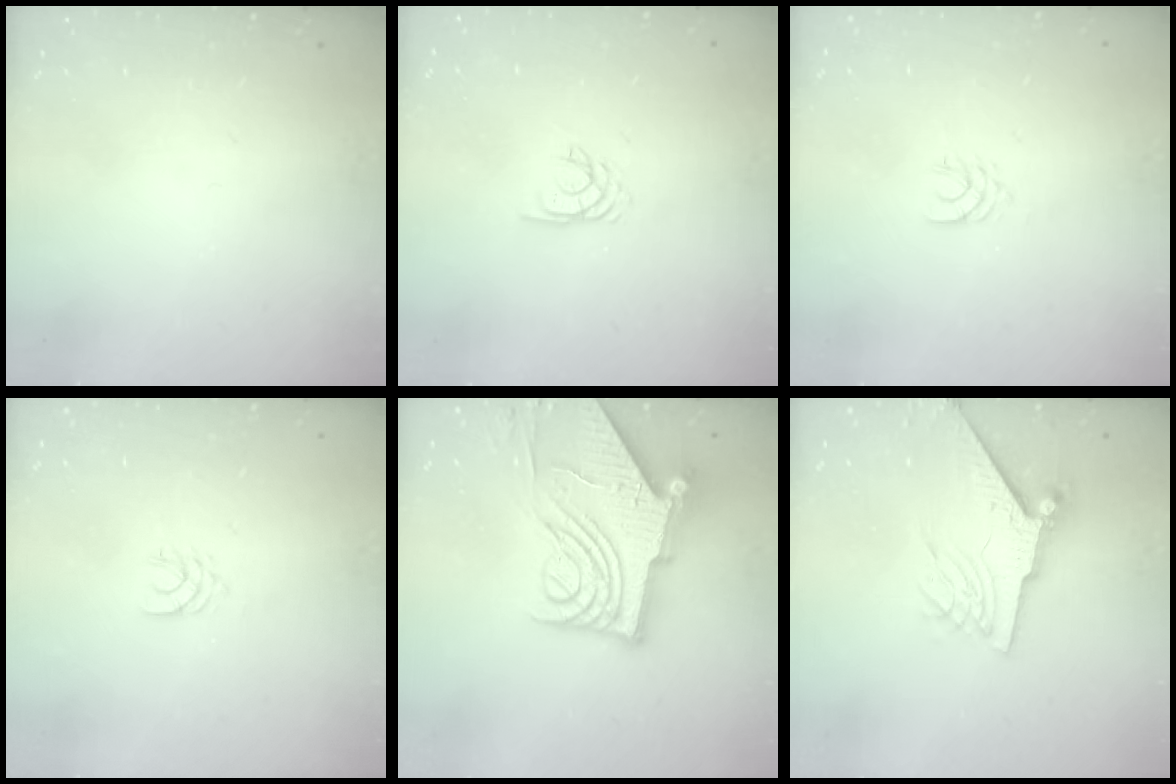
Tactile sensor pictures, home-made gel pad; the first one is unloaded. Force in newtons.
{"total": 2.0, "press": 2.0, "slide": 0.2}
{"total": 2.5, "press": 2.5, "slide": 0.3}
{"total": 2.5, "press": 2.5, "slide": 0.3}
{"total": 15.5, "press": 15.4, "slide": 1.5}
{"total": 9.9, "press": 9.8, "slide": 1.2}